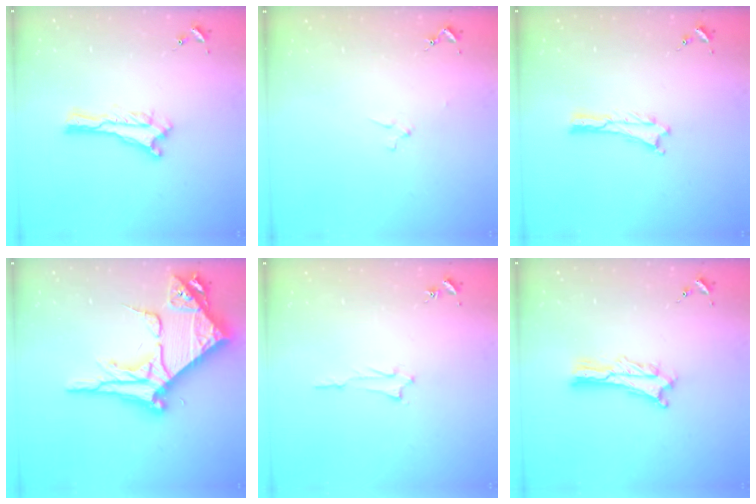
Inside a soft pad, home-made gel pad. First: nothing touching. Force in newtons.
{"total": 1.1, "press": 1.1, "slide": 0.1}
{"total": 0.0}
{"total": 13.1, "press": 13.0, "slide": 1.5}
{"total": 1.2, "press": 1.2, "slide": 0.1}
{"total": 2.7, "press": 2.7, "slide": 0.3}